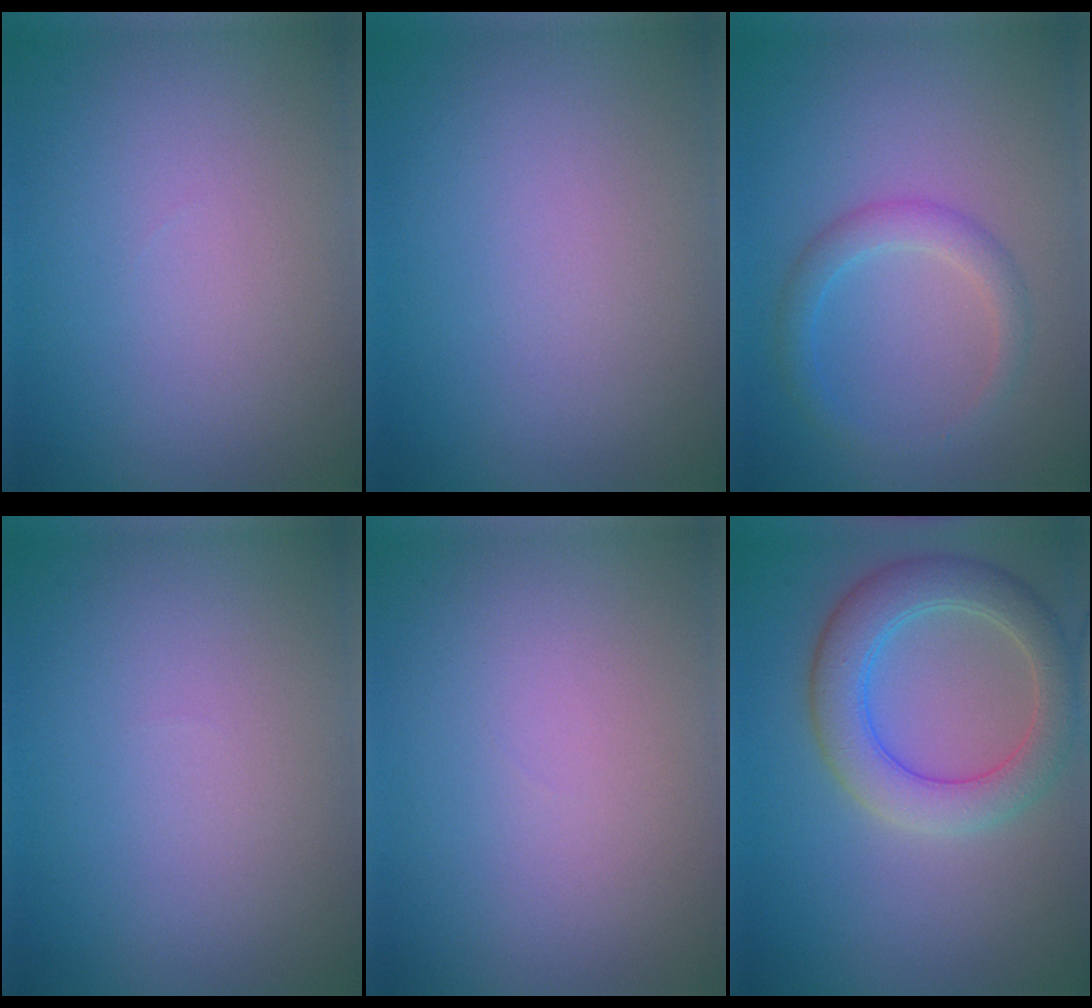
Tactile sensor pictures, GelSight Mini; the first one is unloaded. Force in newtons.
{"total": 0.0}
{"total": 2.4, "press": 2.4, "slide": 0.0}
{"total": 0.0}
{"total": 0.0}
{"total": 5.3, "press": 5.3, "slide": 0.5}